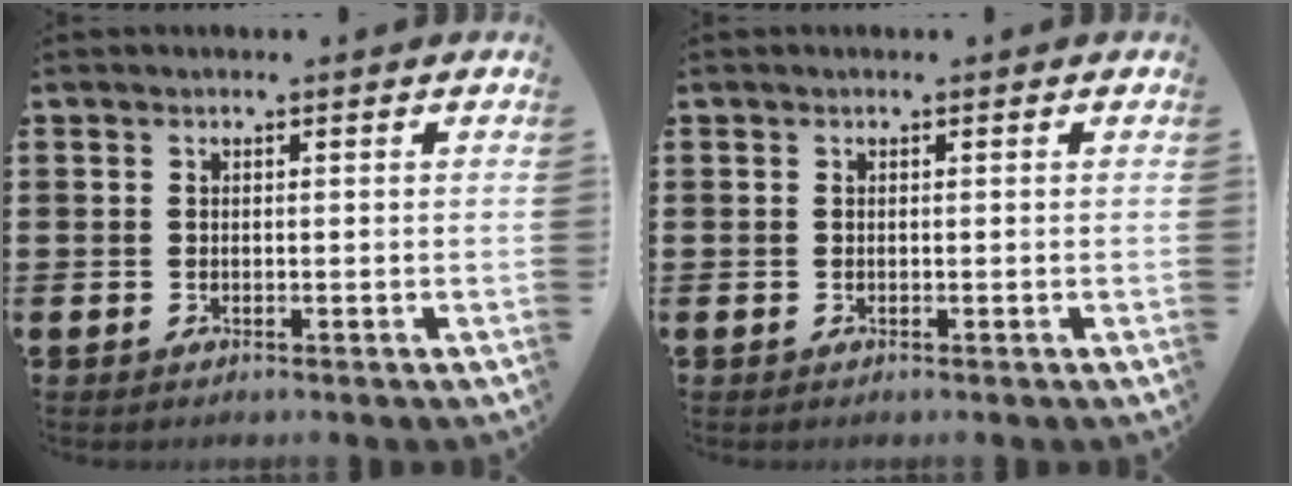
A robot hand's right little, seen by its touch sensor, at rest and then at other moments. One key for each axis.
{"total": 0.0}